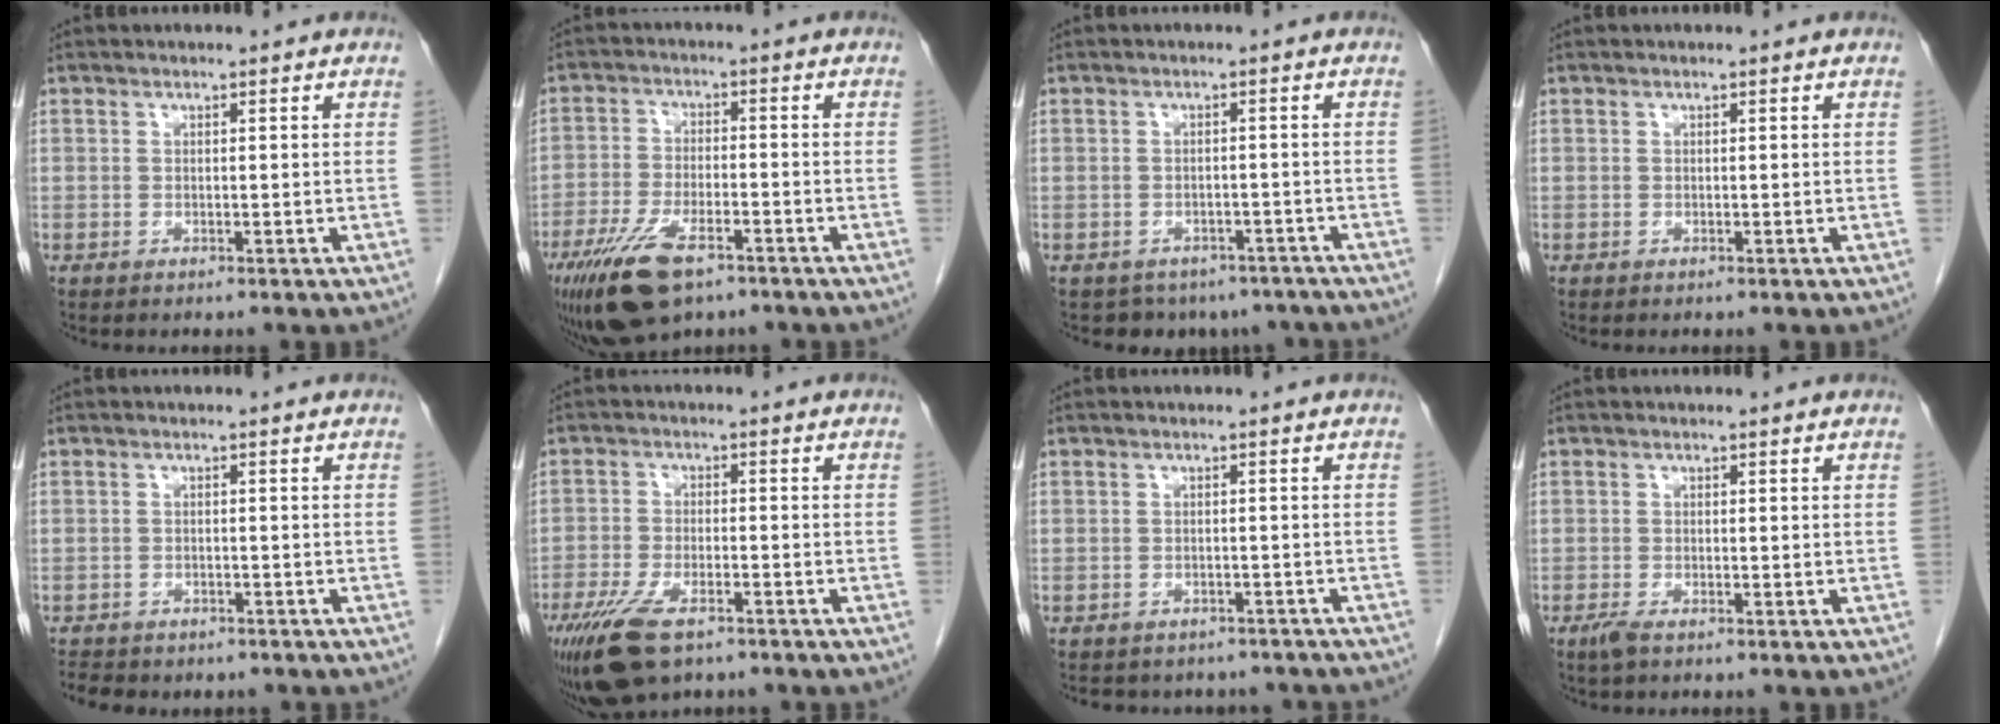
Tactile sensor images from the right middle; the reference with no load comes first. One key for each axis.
{"total": 10.8, "fx": -6.8, "fy": 3.8, "fz": 7.4, "tx": -0.146, "ty": -0.015, "tz": -0.117}
{"total": 7.8, "fx": -6.2, "fy": 4.7, "fz": 0.8, "tx": -0.003, "ty": 0.011, "tz": -0.065}
{"total": 0.0}
{"total": 8.7, "fx": -6.3, "fy": 5.3, "fz": 2.8, "tx": -0.058, "ty": -0.001, "tz": -0.073}
{"total": 10.0, "fx": -6.7, "fy": 3.7, "fz": 6.5, "tx": -0.124, "ty": -0.015, "tz": -0.115}
{"total": 9.7, "fx": -8.5, "fy": 4.2, "fz": 1.9, "tx": -0.024, "ty": 0.012, "tz": -0.087}
{"total": 1.5, "fx": -1.0, "fy": 0.3, "fz": 1.0, "tx": -0.028, "ty": -0.004, "tz": -0.021}